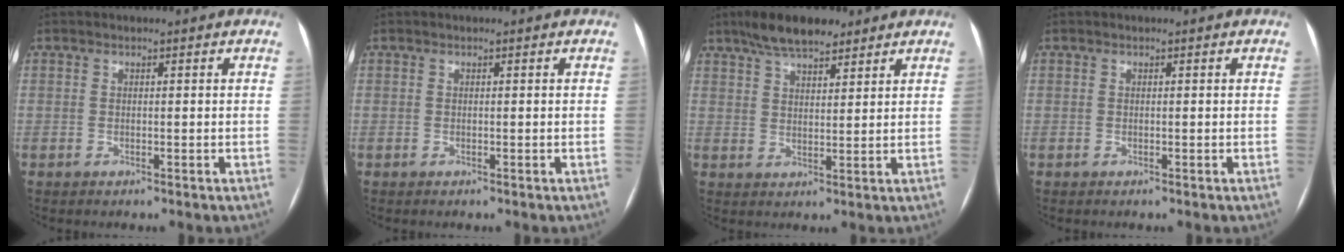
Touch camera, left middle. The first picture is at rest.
{"total": 0.0}
{"total": 8.2, "force": [6.3, 2.6, 4.6], "torque": [-0.084, 0.016, 0.108]}
{"total": 0.0}